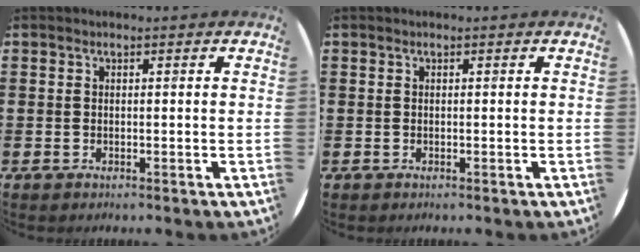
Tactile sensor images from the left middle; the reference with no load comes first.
{"total": 0.0}